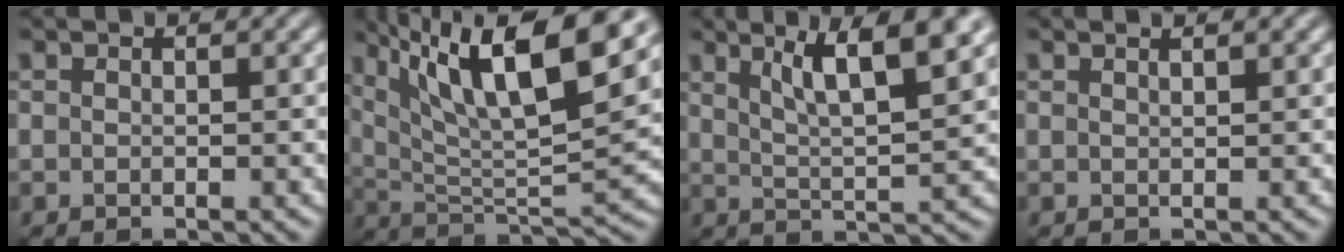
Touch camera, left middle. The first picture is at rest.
{"total": 13.6, "force": [7.3, 3.9, 10.8], "torque": [-0.187, 0.002, 0.128]}
{"total": 7.7, "force": [3.5, 1.9, 6.5], "torque": [-0.102, 0.007, 0.061]}
{"total": 1.4, "force": [0.9, 0.5, 1.0], "torque": [0.002, 0.007, -0.005]}